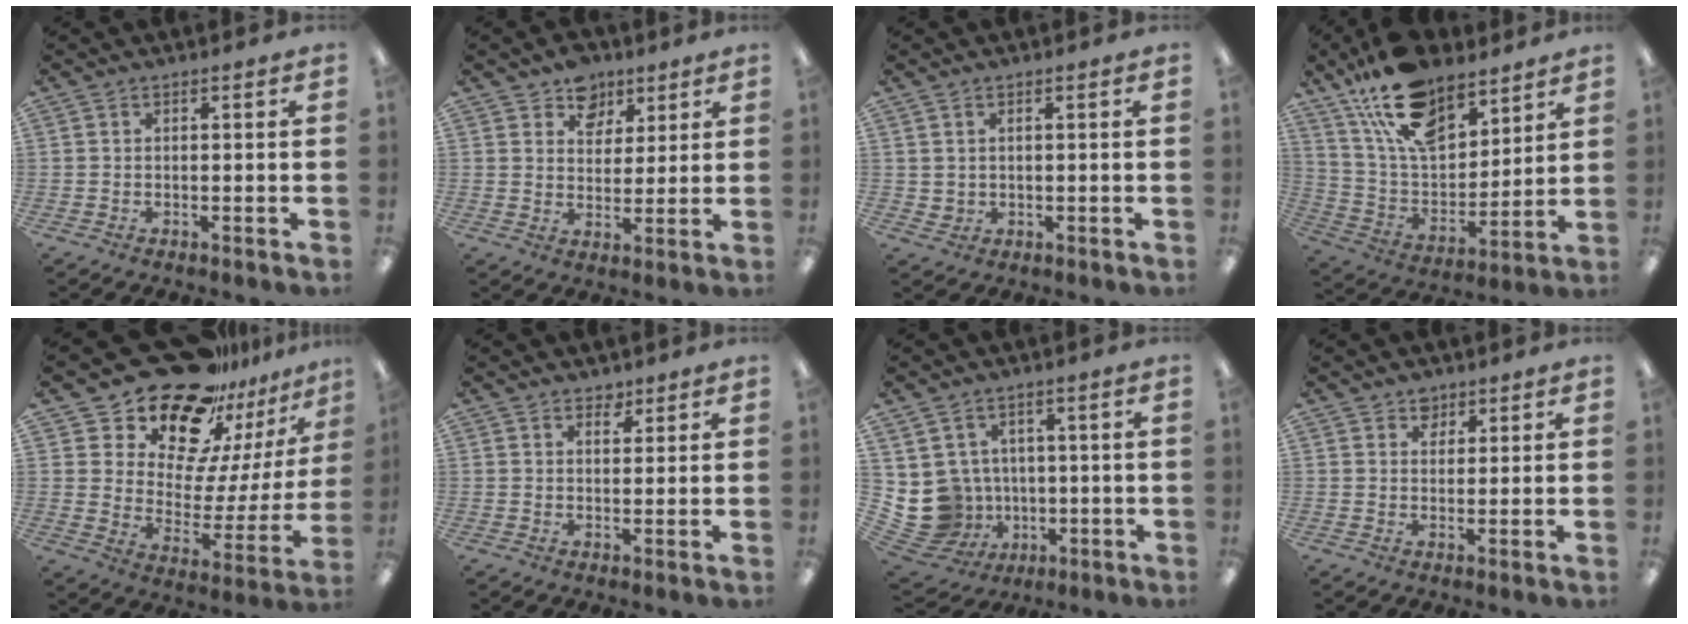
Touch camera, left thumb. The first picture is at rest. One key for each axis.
{"total": 7.6, "fx": 5.4, "fy": 5.2, "fz": 1.4, "tx": -0.014, "ty": -0.031, "tz": 0.098}
{"total": 1.8, "fx": 1.0, "fy": 1.4, "fz": 0.2, "tx": -0.006, "ty": -0.001, "tz": 0.019}
{"total": 19.3, "fx": 13.6, "fy": 9.3, "fz": 10.1, "tx": -0.197, "ty": -0.066, "tz": 0.246}
{"total": 21.6, "fx": 17.5, "fy": 10.2, "fz": 7.6, "tx": -0.137, "ty": -0.131, "tz": 0.319}
{"total": 2.7, "fx": 2.1, "fy": 1.4, "fz": 0.7, "tx": 0.009, "ty": -0.012, "tz": 0.035}
{"total": 9.3, "fx": -0.3, "fy": 9.0, "fz": 2.2, "tx": -0.082, "ty": -0.009, "tz": 0.007}
{"total": 3.1, "fx": 2.3, "fy": 2.1, "fz": 0.4, "tx": 0.003, "ty": -0.008, "tz": 0.040}